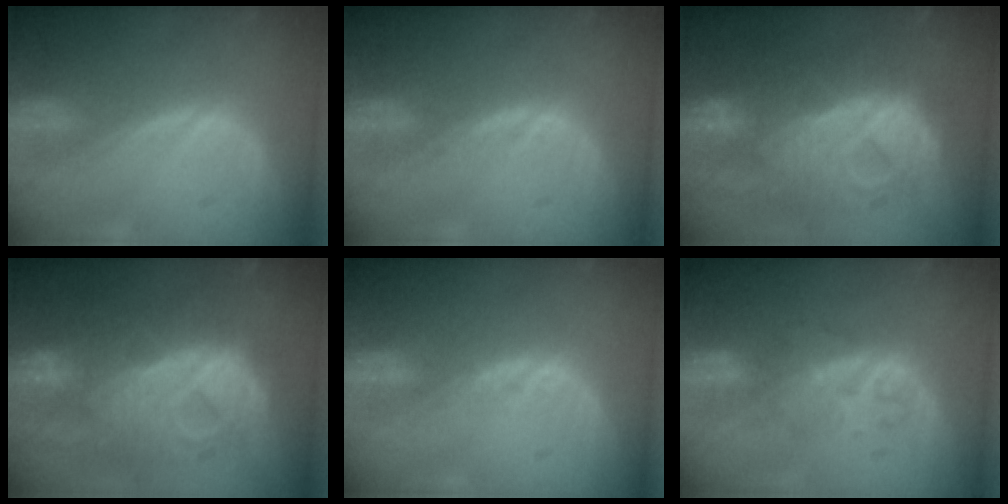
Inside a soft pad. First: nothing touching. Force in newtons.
{"total": 1.0, "press": 1.0, "slide": 0.2}
{"total": 12.4, "press": 12.4, "slide": 1.3}
{"total": 12.4, "press": 12.4, "slide": 1.3}
{"total": 1.8, "press": 1.5, "slide": 1.0}
{"total": 4.6, "press": 4.5, "slide": 1.1}